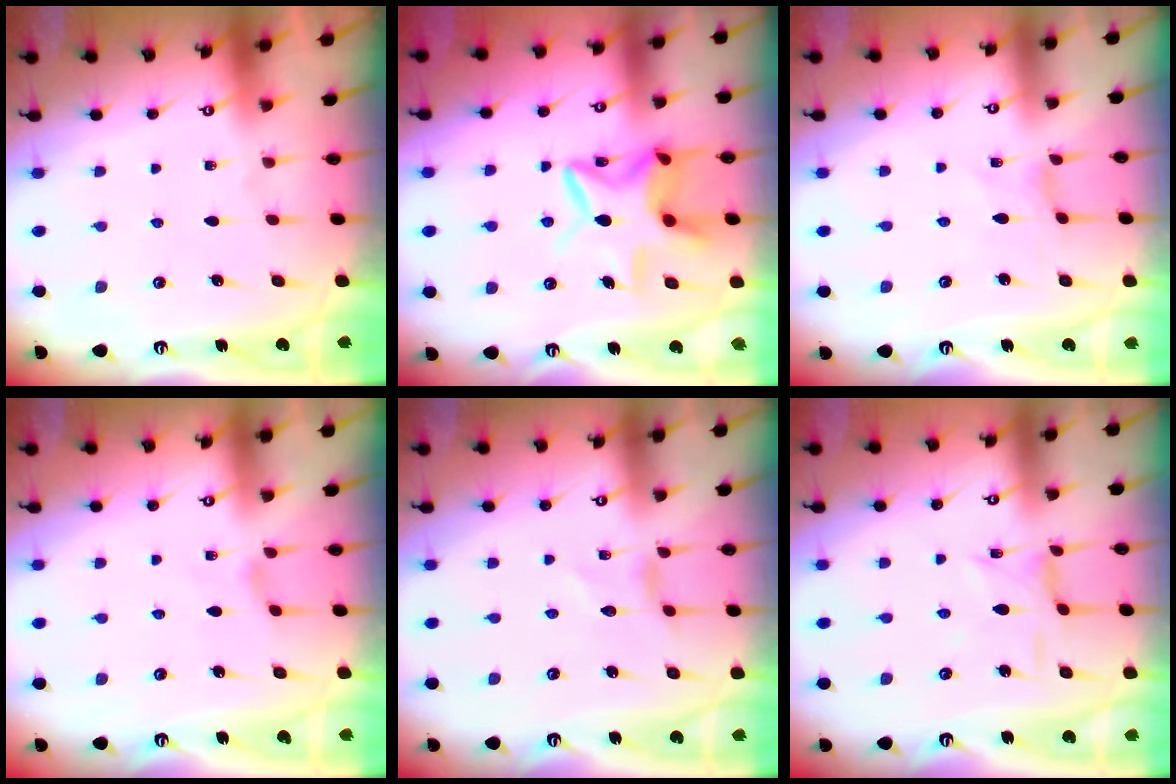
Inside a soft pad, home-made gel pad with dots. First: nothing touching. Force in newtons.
{"total": 12.1, "press": 12.0, "slide": 1.0}
{"total": 0.0}
{"total": 0.8, "press": 0.7, "slide": 0.4}
{"total": 0.5, "press": 0.5, "slide": 0.1}
{"total": 2.2, "press": 2.2, "slide": 0.4}